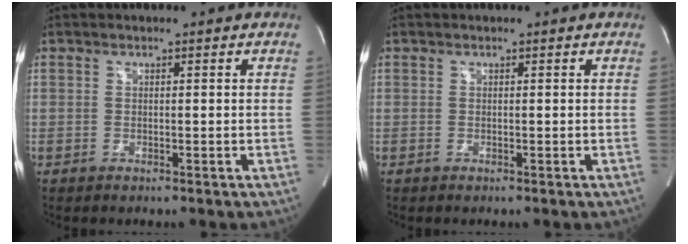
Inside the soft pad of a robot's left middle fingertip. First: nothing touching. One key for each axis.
{"total": 0.0}